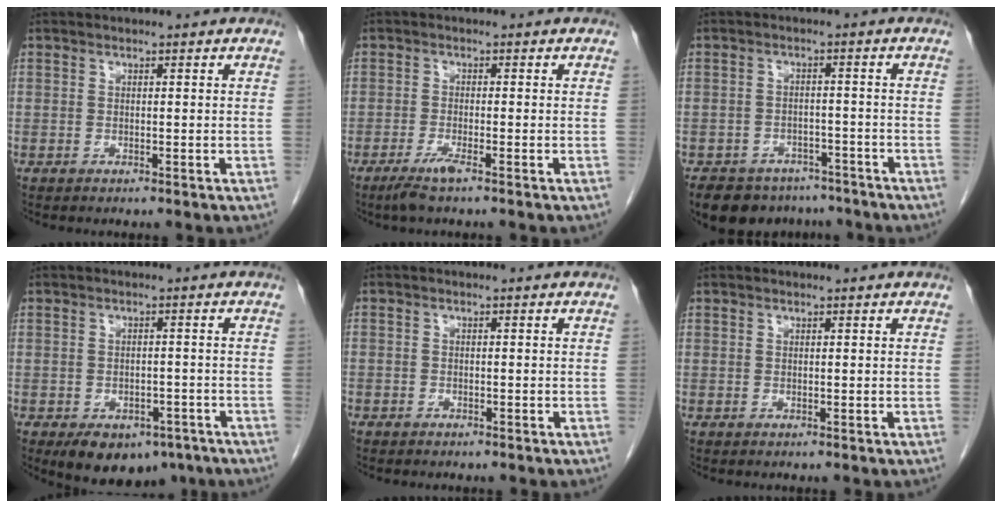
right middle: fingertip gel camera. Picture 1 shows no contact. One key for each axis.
{"total": 2.8, "fx": -1.9, "fy": -0.2, "fz": 2.0, "tx": -0.045, "ty": -0.008, "tz": -0.041}
{"total": 11.0, "fx": -9.0, "fy": 5.8, "fz": 2.5, "tx": -0.035, "ty": 0.006, "tz": -0.118}
{"total": 10.0, "fx": -6.5, "fy": 5.8, "fz": 4.9, "tx": -0.069, "ty": 0.006, "tz": -0.088}
{"total": 1.7, "fx": -1.3, "fy": 1.0, "fz": 0.3, "tx": -0.012, "ty": 0.002, "tz": -0.021}
{"total": 0.0}